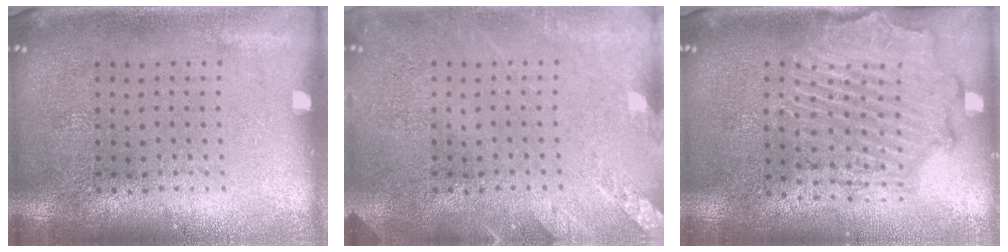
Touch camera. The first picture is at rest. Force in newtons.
{"total": 2.1, "press": 2.1, "slide": 0.2}
{"total": 2.1, "press": 2.1, "slide": 0.5}